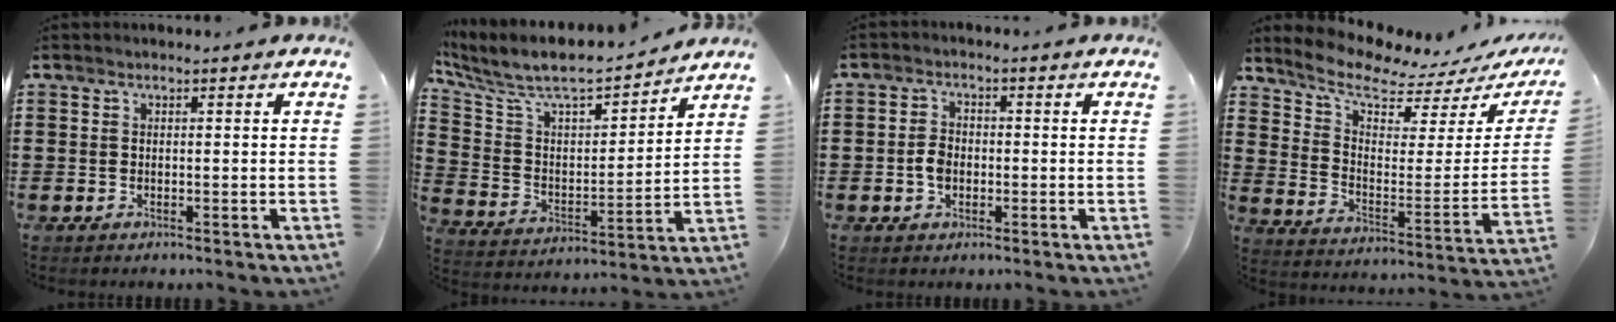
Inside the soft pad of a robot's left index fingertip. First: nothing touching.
{"total": 8.3, "force": [7.3, 1.8, 3.6], "torque": [-0.104, -0.054, 0.121]}
{"total": 2.9, "force": [-0.5, 2.1, 2.0], "torque": [-0.048, 0.001, -0.012]}
{"total": 7.8, "force": [6.9, 2.2, 3.1], "torque": [-0.088, -0.048, 0.118]}